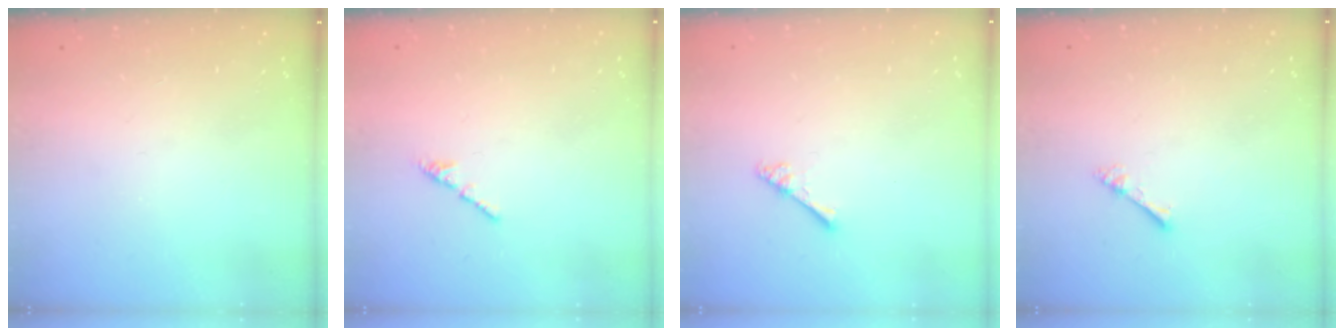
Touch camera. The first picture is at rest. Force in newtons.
{"total": 1.3, "press": 1.2, "slide": 0.4}
{"total": 2.4, "press": 2.4, "slide": 0.4}
{"total": 1.0, "press": 1.0, "slide": 0.3}